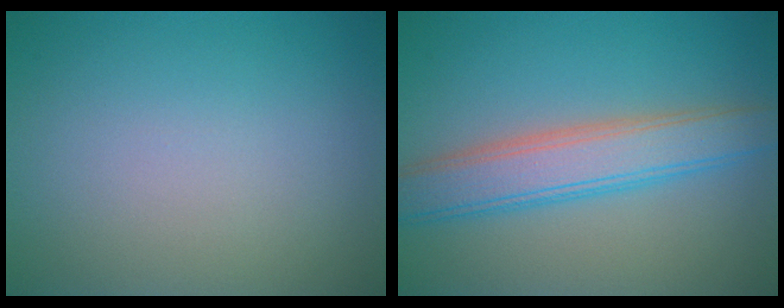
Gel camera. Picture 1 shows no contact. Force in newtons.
{"total": 5.4, "press": 5.3, "slide": 0.3}